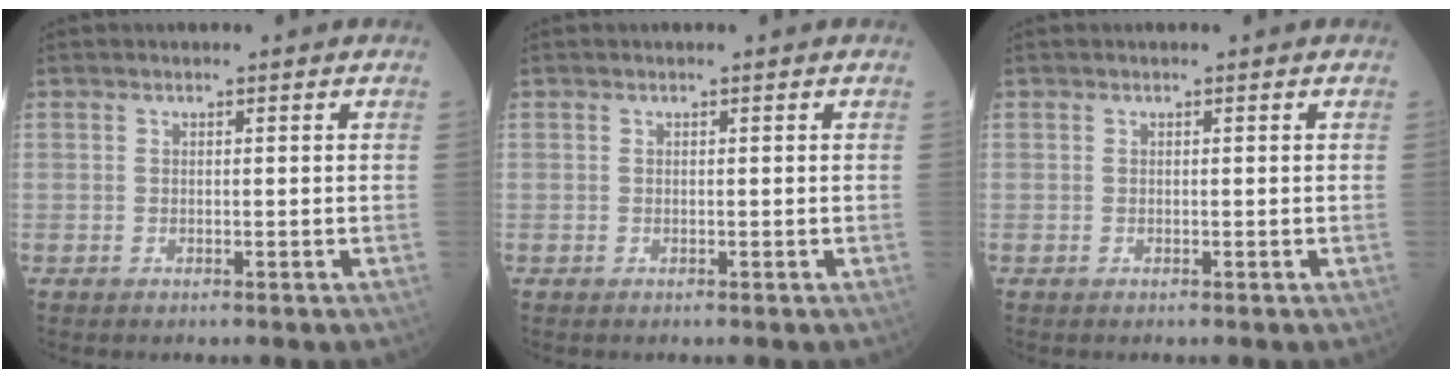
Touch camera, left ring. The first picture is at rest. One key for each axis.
{"total": 0.0}
{"total": 0.0}